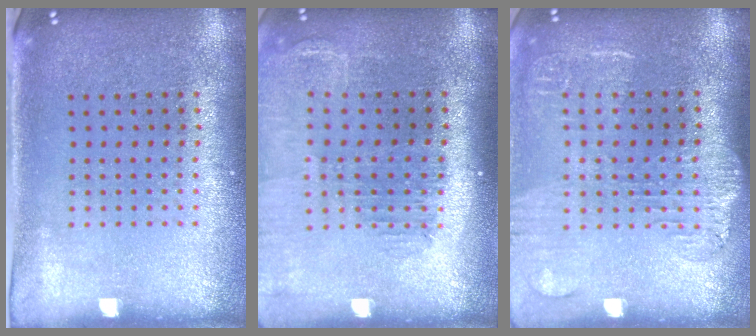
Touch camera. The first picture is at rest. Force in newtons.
{"total": 1.4, "press": 1.3, "slide": 0.3}
{"total": 1.8, "press": 1.5, "slide": 0.9}